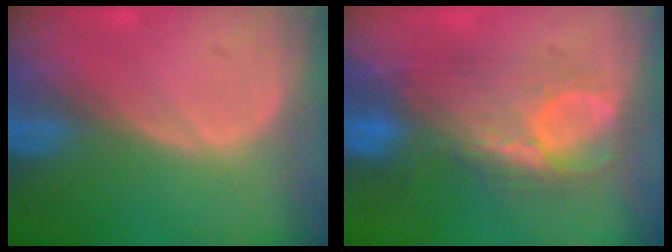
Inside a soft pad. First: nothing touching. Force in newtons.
{"total": 7.9, "press": 7.8, "slide": 1.2}